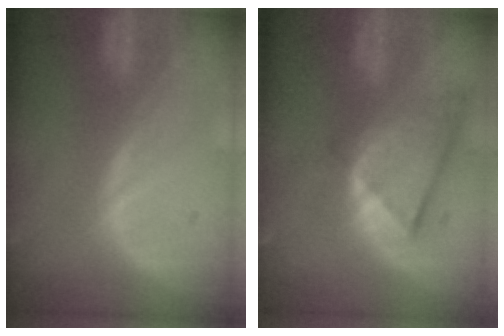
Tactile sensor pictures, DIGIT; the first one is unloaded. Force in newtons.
{"total": 8.8, "press": 7.6, "slide": 4.3}